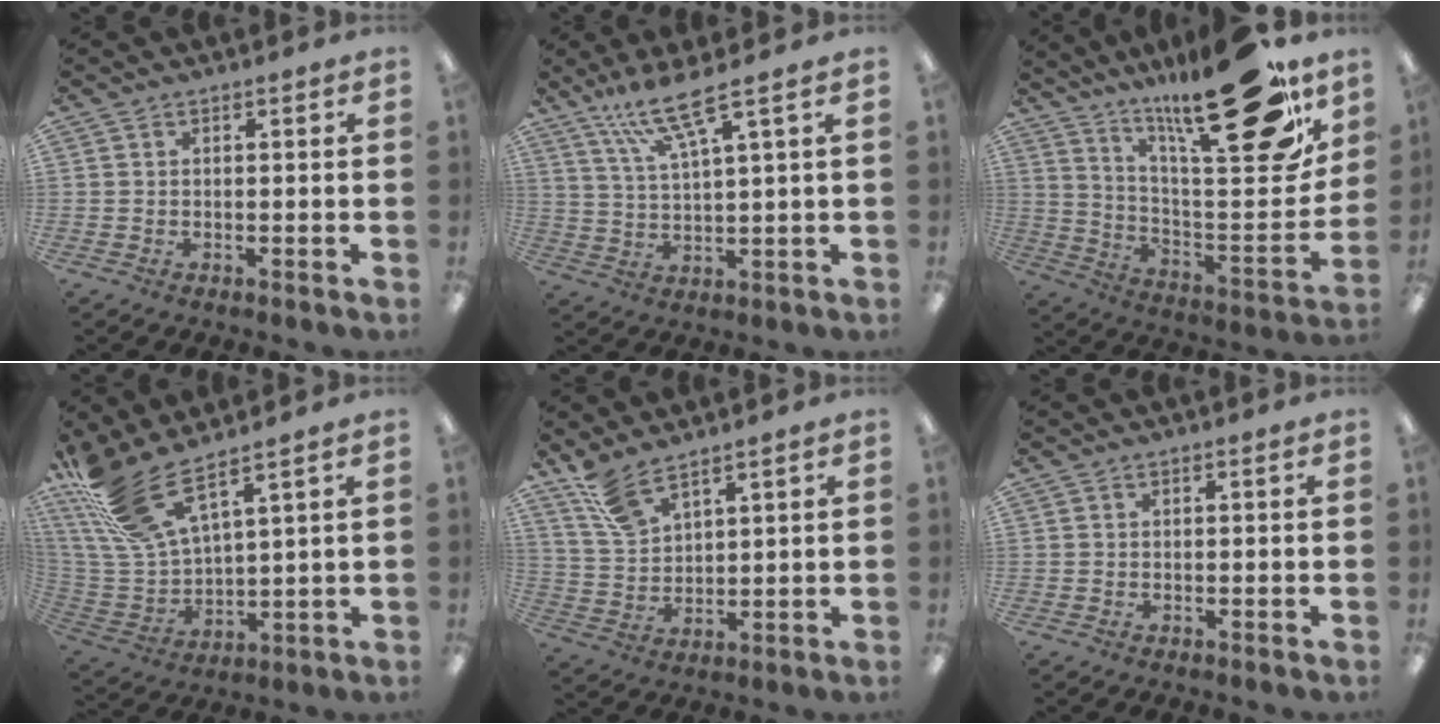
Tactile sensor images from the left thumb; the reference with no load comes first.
{"total": 10.6, "force": [7.4, 1.6, 7.4], "torque": [-0.159, -0.024, 0.134]}
{"total": 28.8, "force": [20.2, 7.8, 19.1], "torque": [-0.261, -0.129, 0.322]}
{"total": 16.5, "force": [11.3, 5.4, 10.7], "torque": [-0.251, -0.060, 0.203]}
{"total": 8.3, "force": [6.8, 2.9, 3.7], "torque": [-0.084, -0.029, 0.129]}
{"total": 0.0}